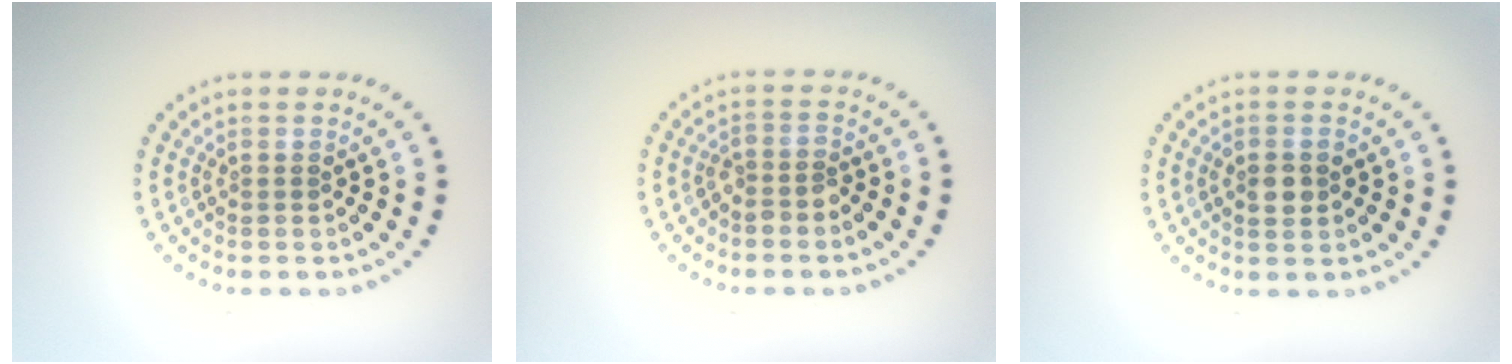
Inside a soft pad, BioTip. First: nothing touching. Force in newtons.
{"total": 1.7, "press": 1.4, "slide": 1.0}
{"total": 2.5, "press": 2.5, "slide": 0.2}